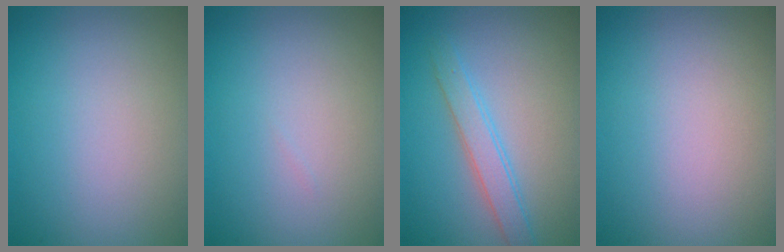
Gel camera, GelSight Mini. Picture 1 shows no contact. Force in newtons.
{"total": 0.0}
{"total": 2.5, "press": 2.5, "slide": 0.2}
{"total": 0.0}